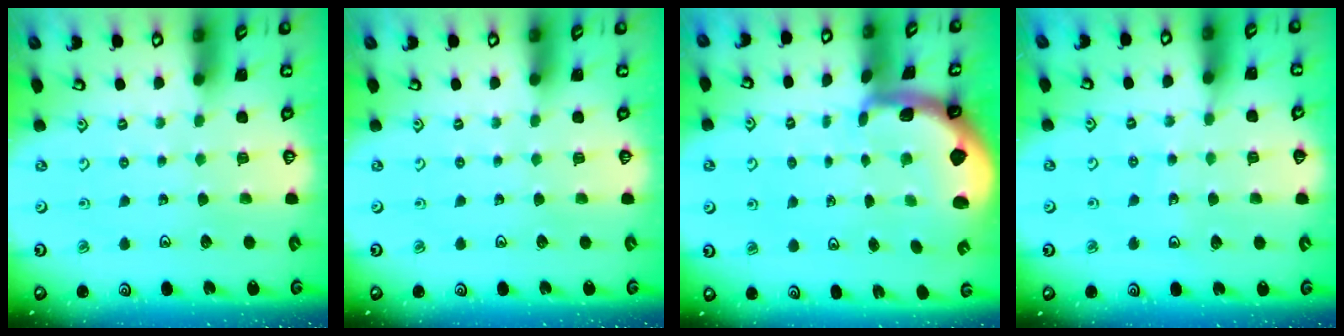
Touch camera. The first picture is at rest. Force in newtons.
{"total": 0.0}
{"total": 1.9, "press": 1.9, "slide": 0.4}
{"total": 6.6, "press": 6.2, "slide": 2.2}